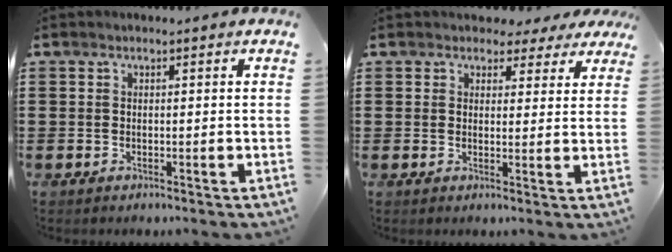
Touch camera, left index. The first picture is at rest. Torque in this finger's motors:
{"motor_torque": [1.81, -0.33, 0.67, 0.01]}